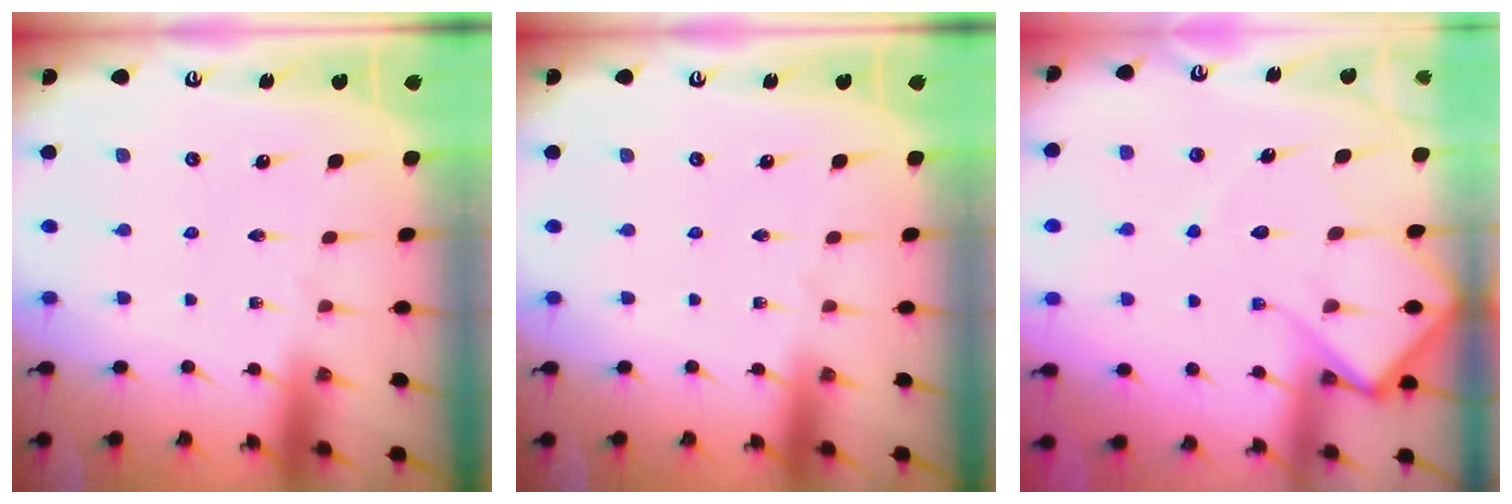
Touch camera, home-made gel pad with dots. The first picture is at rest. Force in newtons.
{"total": 0.0}
{"total": 10.5, "press": 10.5, "slide": 1.2}